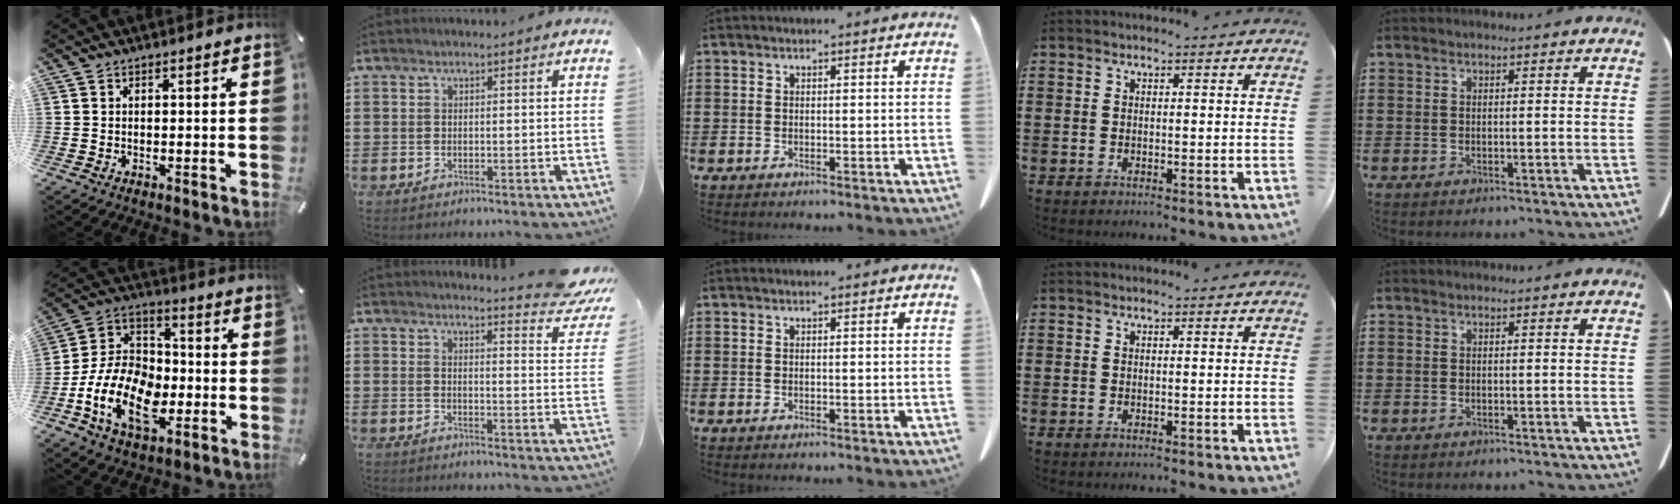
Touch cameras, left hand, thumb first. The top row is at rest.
{"thumb": {"total": 16.7, "force": [-6.4, 10.9, 11.0], "torque": [-0.258, 0.022, -0.123]}, "index": {"total": 5.1, "force": [4.7, 0.2, 2.1], "torque": [-0.035, -0.028, 0.079]}}